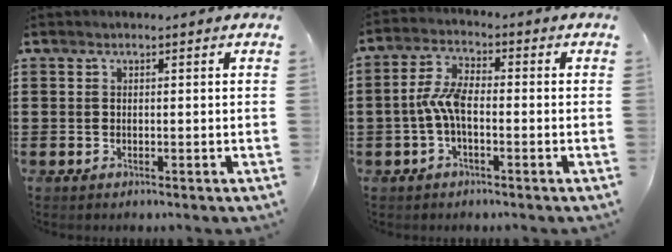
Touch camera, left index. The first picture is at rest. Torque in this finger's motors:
{"motor_torque": [0.48, 0.39, 0.29, 0.07]}